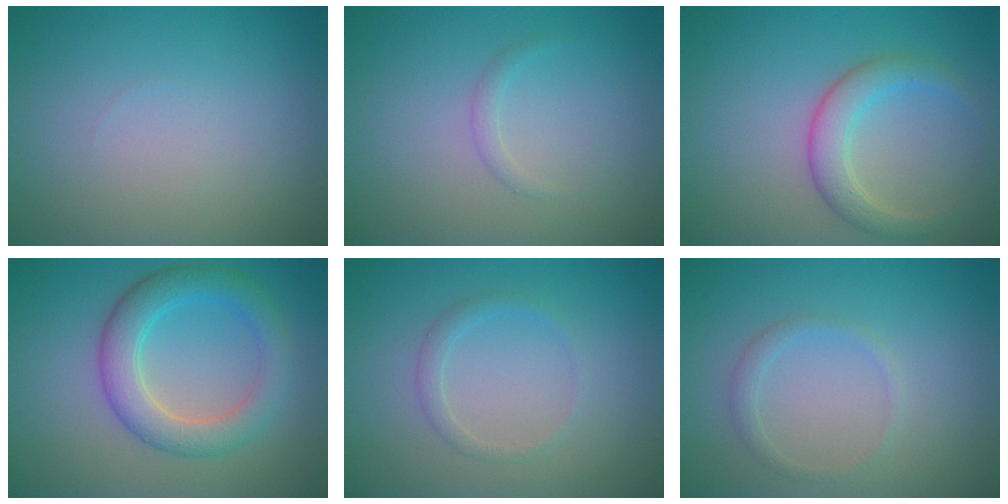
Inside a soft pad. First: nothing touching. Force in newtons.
{"total": 0.8, "press": 0.8, "slide": 0.1}
{"total": 3.2, "press": 3.2, "slide": 0.1}
{"total": 4.9, "press": 4.9, "slide": 0.2}
{"total": 1.3, "press": 1.3, "slide": 0.1}
{"total": 1.2, "press": 1.1, "slide": 0.1}